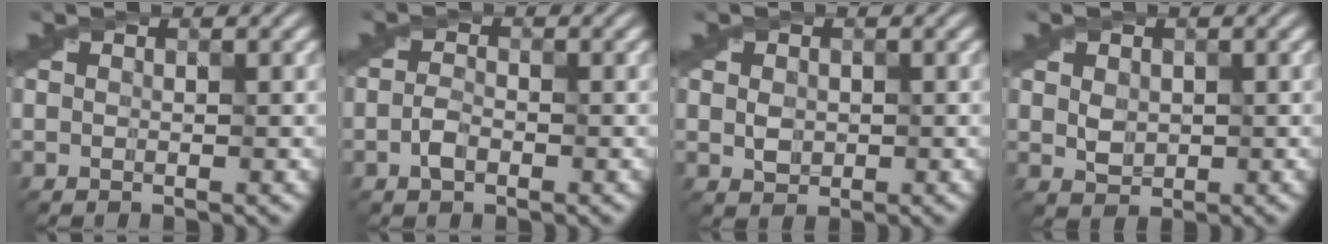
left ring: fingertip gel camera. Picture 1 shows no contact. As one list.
[{"total": 1.5, "force": [-0.7, 0.8, 1.0], "torque": [-0.021, 0.003, -0.017]}, {"total": 1.6, "force": [0.0, 1.4, 0.8], "torque": [-0.016, -0.002, -0.001]}, {"total": 1.9, "force": [0.2, 1.6, 1.0], "torque": [-0.019, -0.001, 0.006]}]